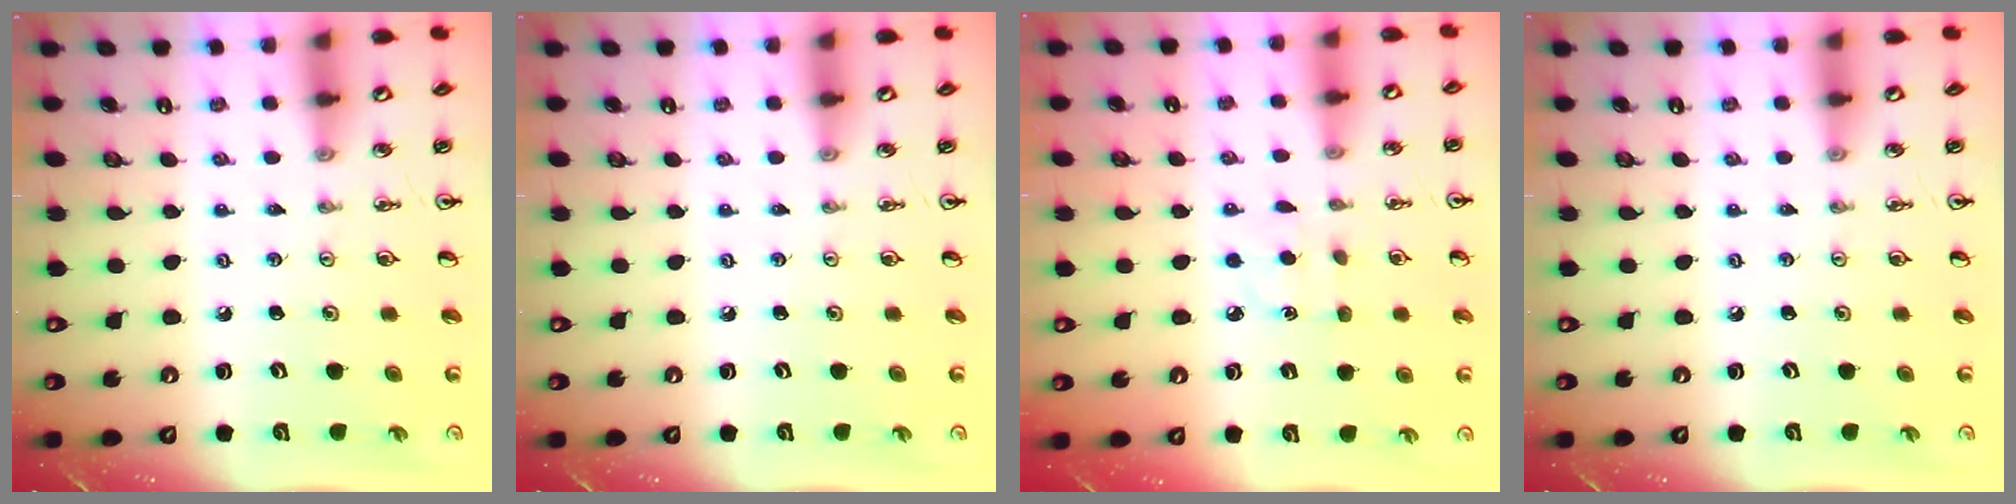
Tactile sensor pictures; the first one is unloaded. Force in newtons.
{"total": 0.0}
{"total": 4.7, "press": 4.7, "slide": 0.5}
{"total": 0.0}